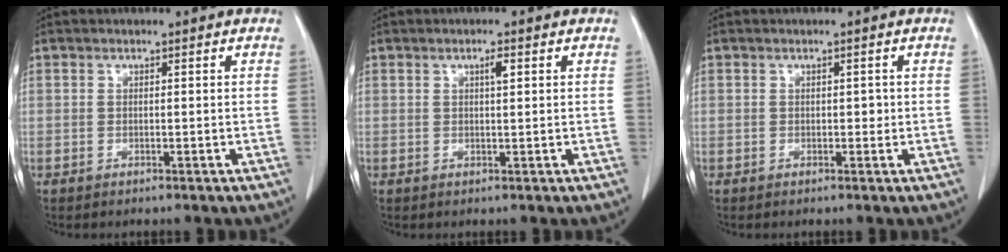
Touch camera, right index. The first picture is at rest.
{"total": 1.5, "force": [0.6, 0.2, 1.3], "torque": [-0.023, 0.001, 0.009]}
{"total": 1.0, "force": [0.0, 0.6, 0.7], "torque": [-0.008, 0.006, 0.001]}